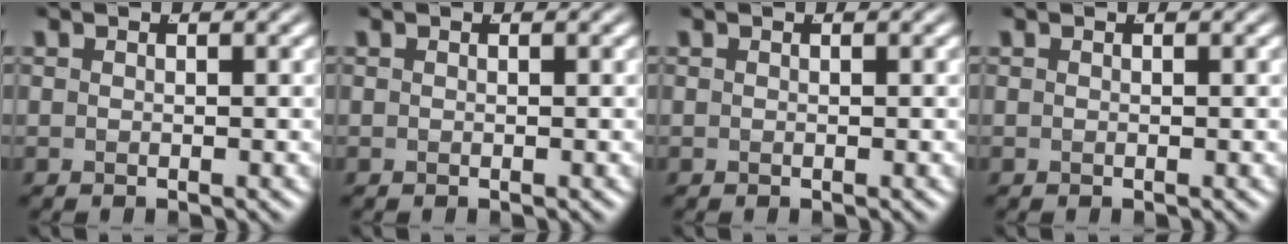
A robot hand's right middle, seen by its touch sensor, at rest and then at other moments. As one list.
[{"total": 0.0}, {"total": 0.0}, {"total": 0.0}]